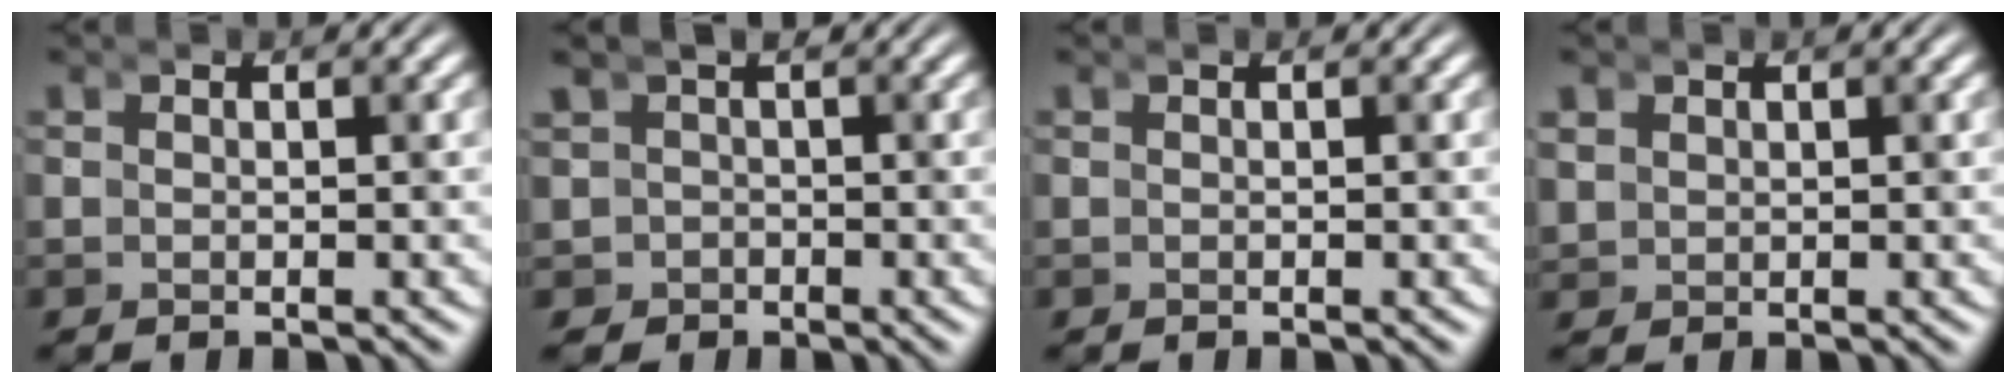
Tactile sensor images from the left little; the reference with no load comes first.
{"total": 4.3, "force": [-1.2, 4.0, 0.8], "torque": [-0.052, -0.023, -0.024]}
{"total": 0.0}
{"total": 1.4, "force": [0.7, 1.1, 0.5], "torque": [-0.025, -0.002, 0.020]}